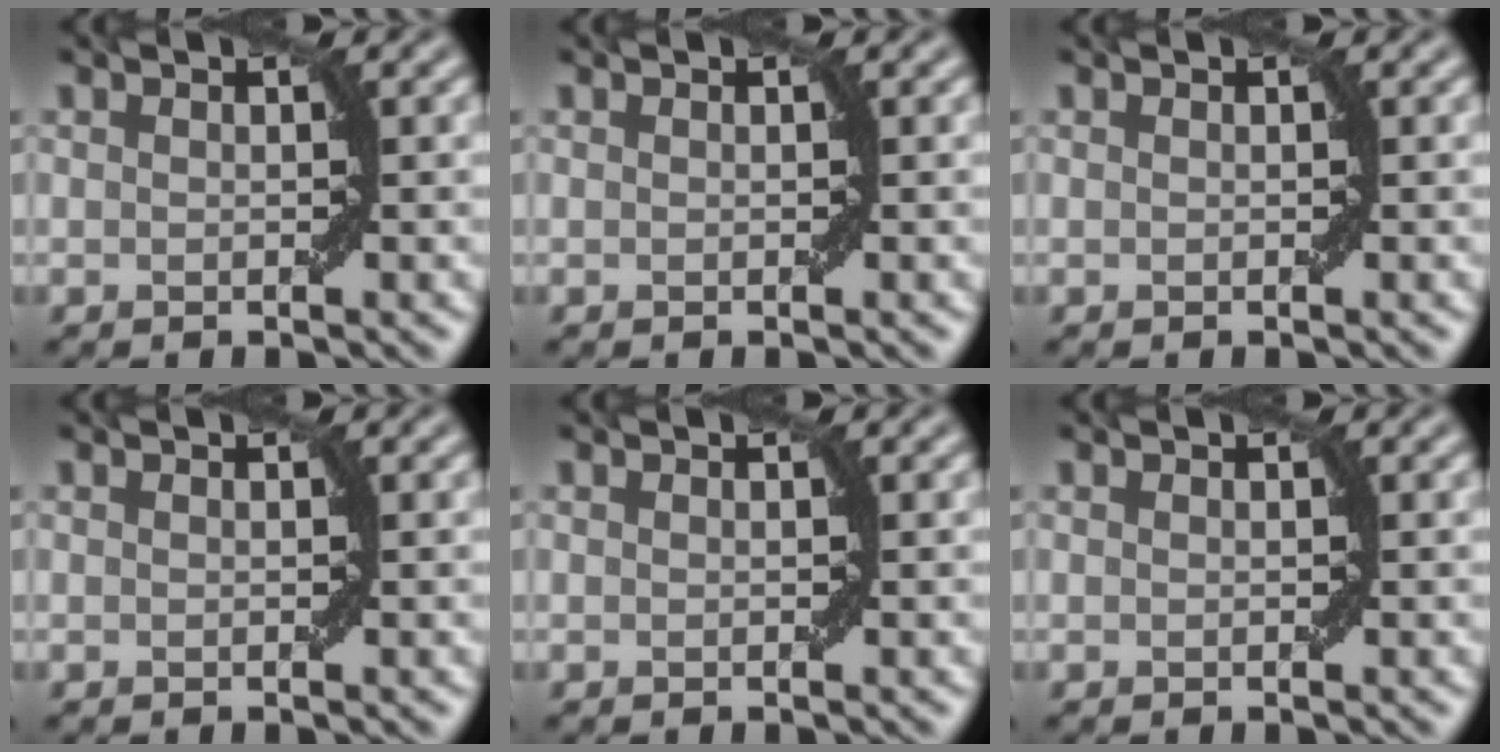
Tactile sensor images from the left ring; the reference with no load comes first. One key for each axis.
{"total": 0.0}
{"total": 0.0}
{"total": 0.0}
{"total": 0.0}
{"total": 0.0}